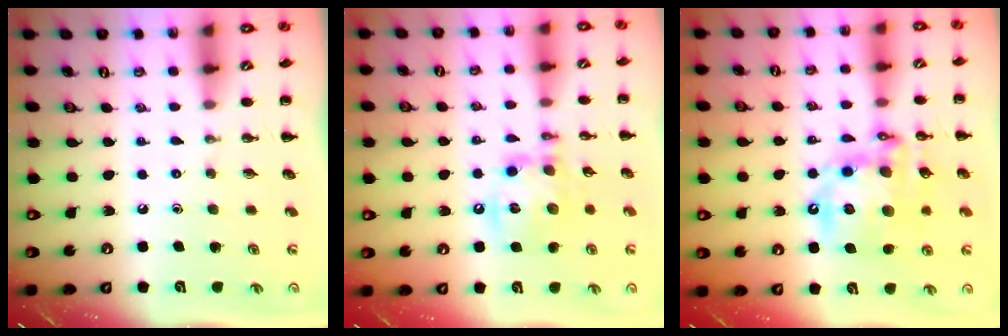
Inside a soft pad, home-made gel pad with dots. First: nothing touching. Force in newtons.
{"total": 13.5, "press": 13.3, "slide": 2.1}
{"total": 17.5, "press": 17.2, "slide": 3.6}